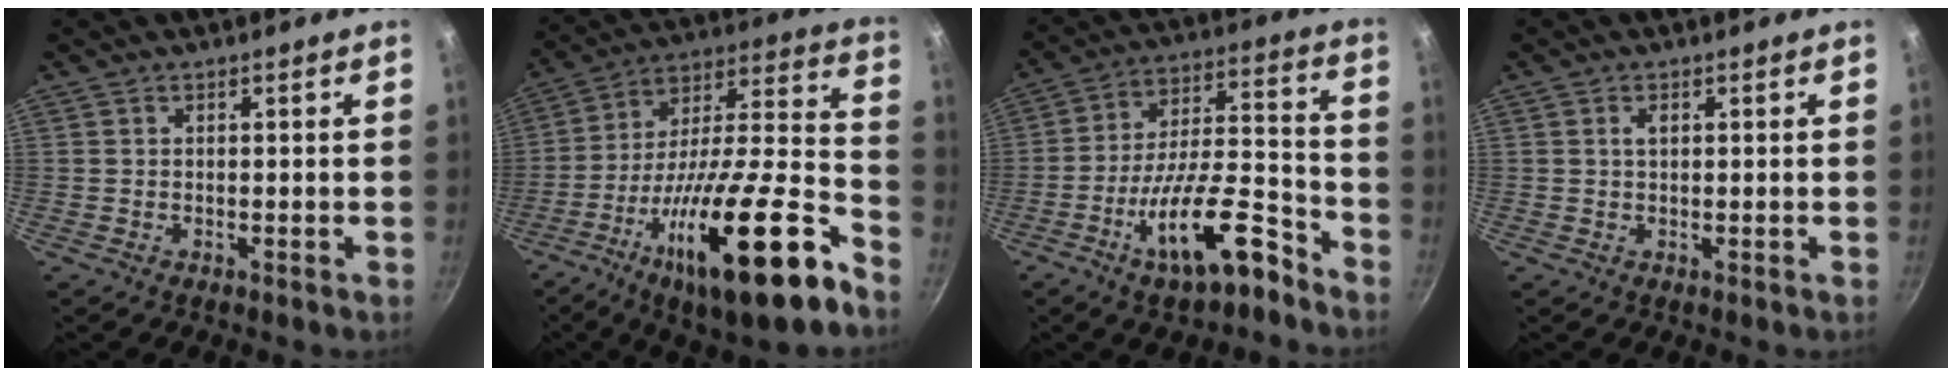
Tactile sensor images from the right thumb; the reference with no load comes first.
{"total": 29.1, "force": [-15.1, 7.4, 23.7], "torque": [-0.332, 0.074, -0.253]}
{"total": 16.9, "force": [-9.8, 5.7, 12.5], "torque": [-0.183, 0.073, -0.167]}
{"total": 1.3, "force": [0.4, 0.8, 1.0], "torque": [-0.015, 0.001, 0.007]}